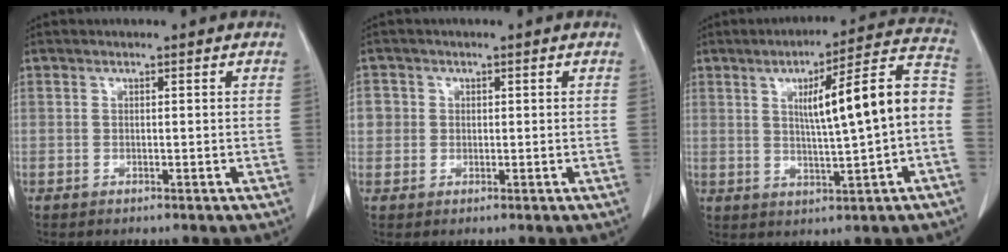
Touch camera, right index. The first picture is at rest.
{"total": 3.0, "force": [0.4, 3.0, 0.5], "torque": [0.004, 0.005, 0.009]}
{"total": 13.7, "force": [0.4, 0.9, 13.7], "torque": [-0.191, 0.031, 0.006]}